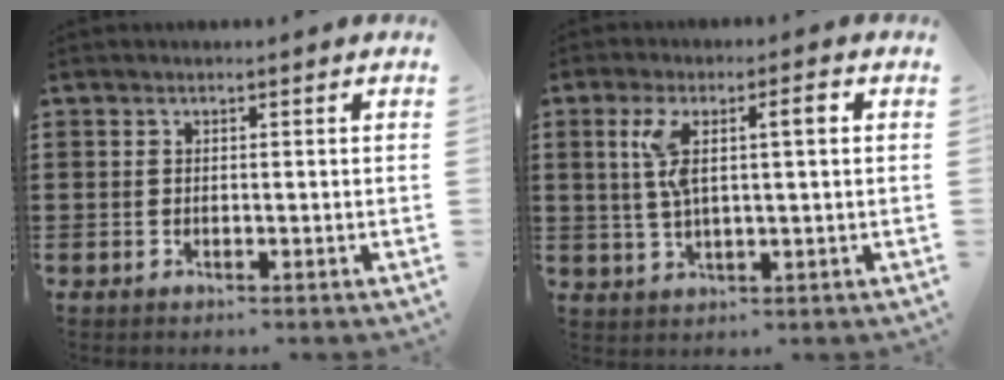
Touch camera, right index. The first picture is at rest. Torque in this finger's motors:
{"motor_torque": [0.30, -0.09, 0.27, 0.13]}